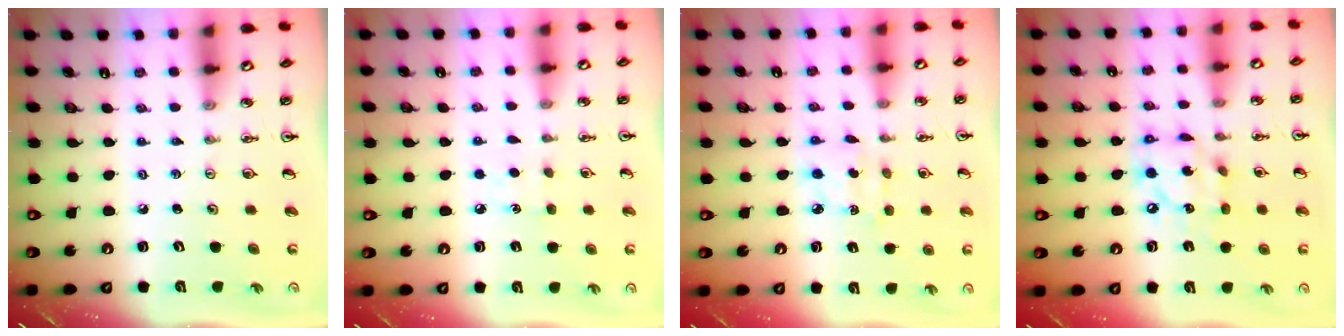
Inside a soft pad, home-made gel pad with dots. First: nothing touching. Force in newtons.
{"total": 5.5, "press": 5.5, "slide": 0.6}
{"total": 3.3, "press": 3.3, "slide": 0.1}
{"total": 12.8, "press": 12.7, "slide": 0.9}